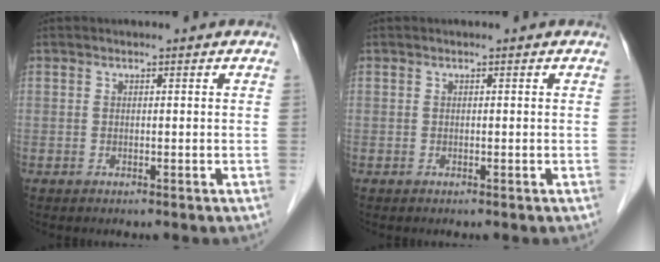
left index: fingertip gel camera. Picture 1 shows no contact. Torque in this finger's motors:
{"motor_torque": [0.01, 0.00, 0.00, 0.00]}